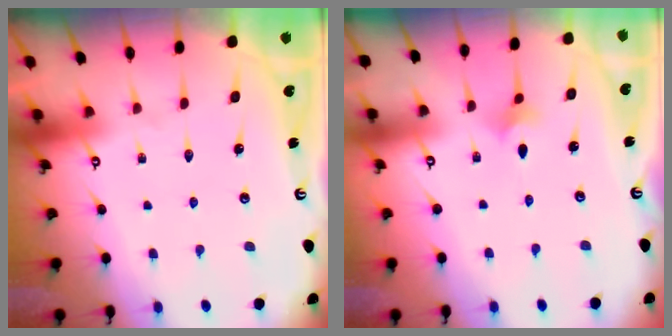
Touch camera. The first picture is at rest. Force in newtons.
{"total": 1.8, "press": 1.7, "slide": 0.5}